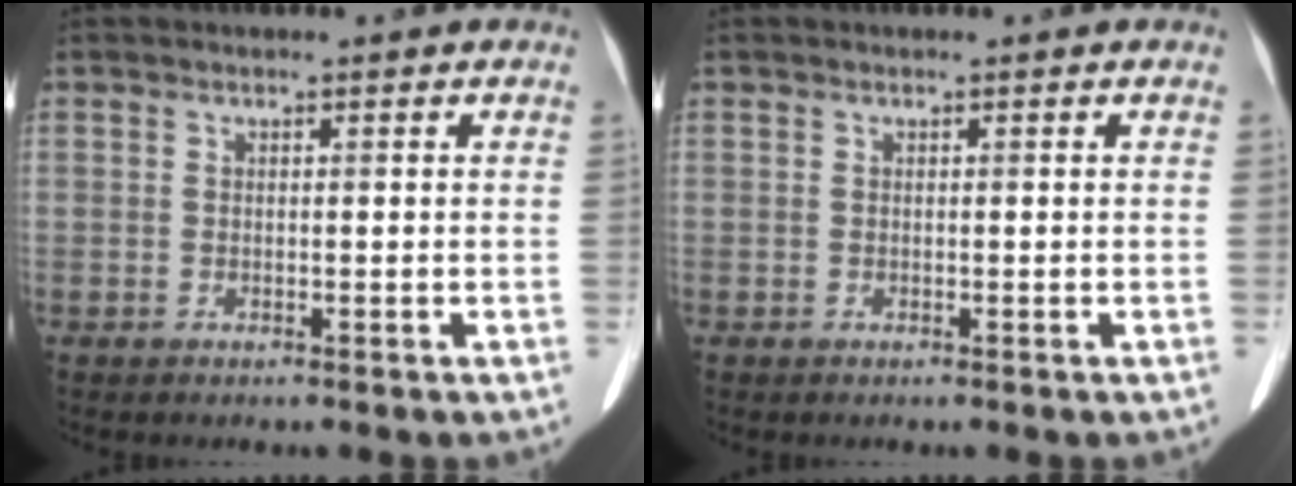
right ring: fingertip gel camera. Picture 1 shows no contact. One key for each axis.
{"total": 0.0}